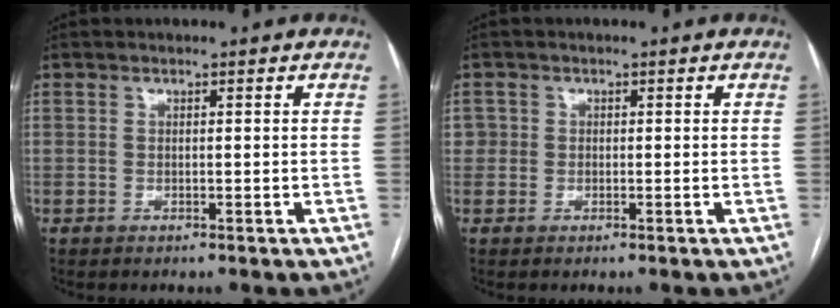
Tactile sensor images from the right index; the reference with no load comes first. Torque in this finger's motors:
{"motor_torque": [0.05, 0.05, 0.04, 0.01]}